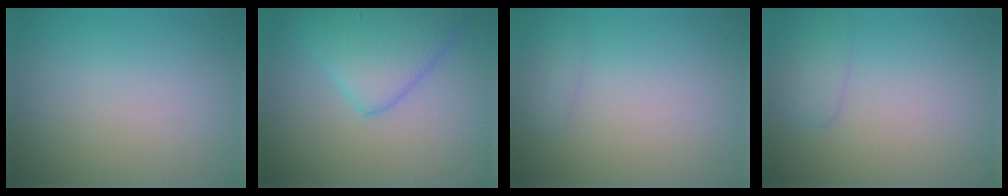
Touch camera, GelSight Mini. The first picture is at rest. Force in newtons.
{"total": 4.6, "press": 4.6, "slide": 0.2}
{"total": 0.8, "press": 0.8, "slide": 0.0}
{"total": 1.5, "press": 1.5, "slide": 0.1}